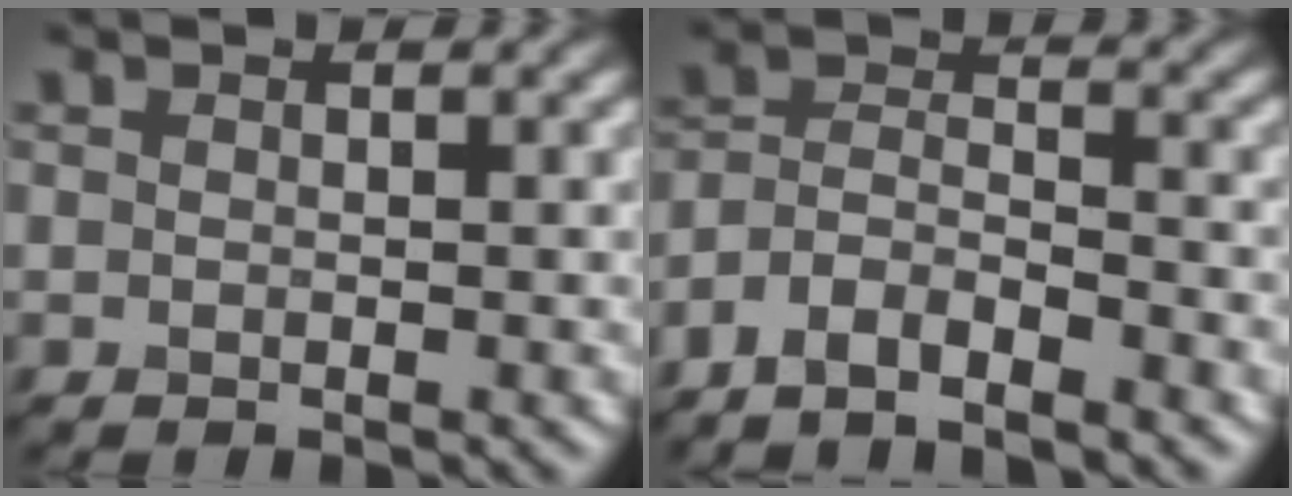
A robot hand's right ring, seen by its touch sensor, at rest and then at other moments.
{"total": 4.9, "force": [-4.1, 1.2, 2.3], "torque": [-0.040, -0.002, -0.084]}